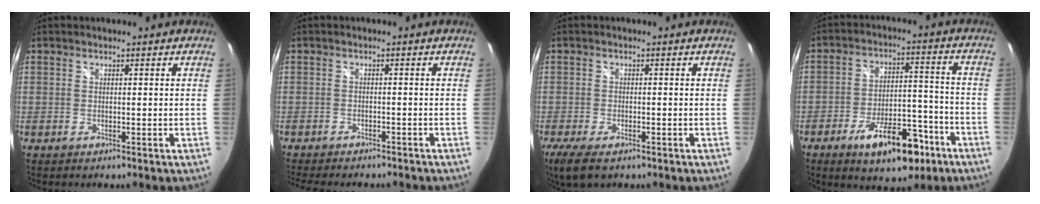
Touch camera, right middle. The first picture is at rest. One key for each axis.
{"total": 8.2, "fx": -7.2, "fy": 1.9, "fz": 3.4, "tx": -0.077, "ty": -0.019, "tz": -0.106}
{"total": 6.6, "fx": -4.4, "fy": 2.4, "fz": 4.3, "tx": -0.101, "ty": -0.030, "tz": -0.076}
{"total": 14.0, "fx": -8.4, "fy": 6.0, "fz": 9.5, "tx": -0.163, "ty": 0.013, "tz": -0.120}